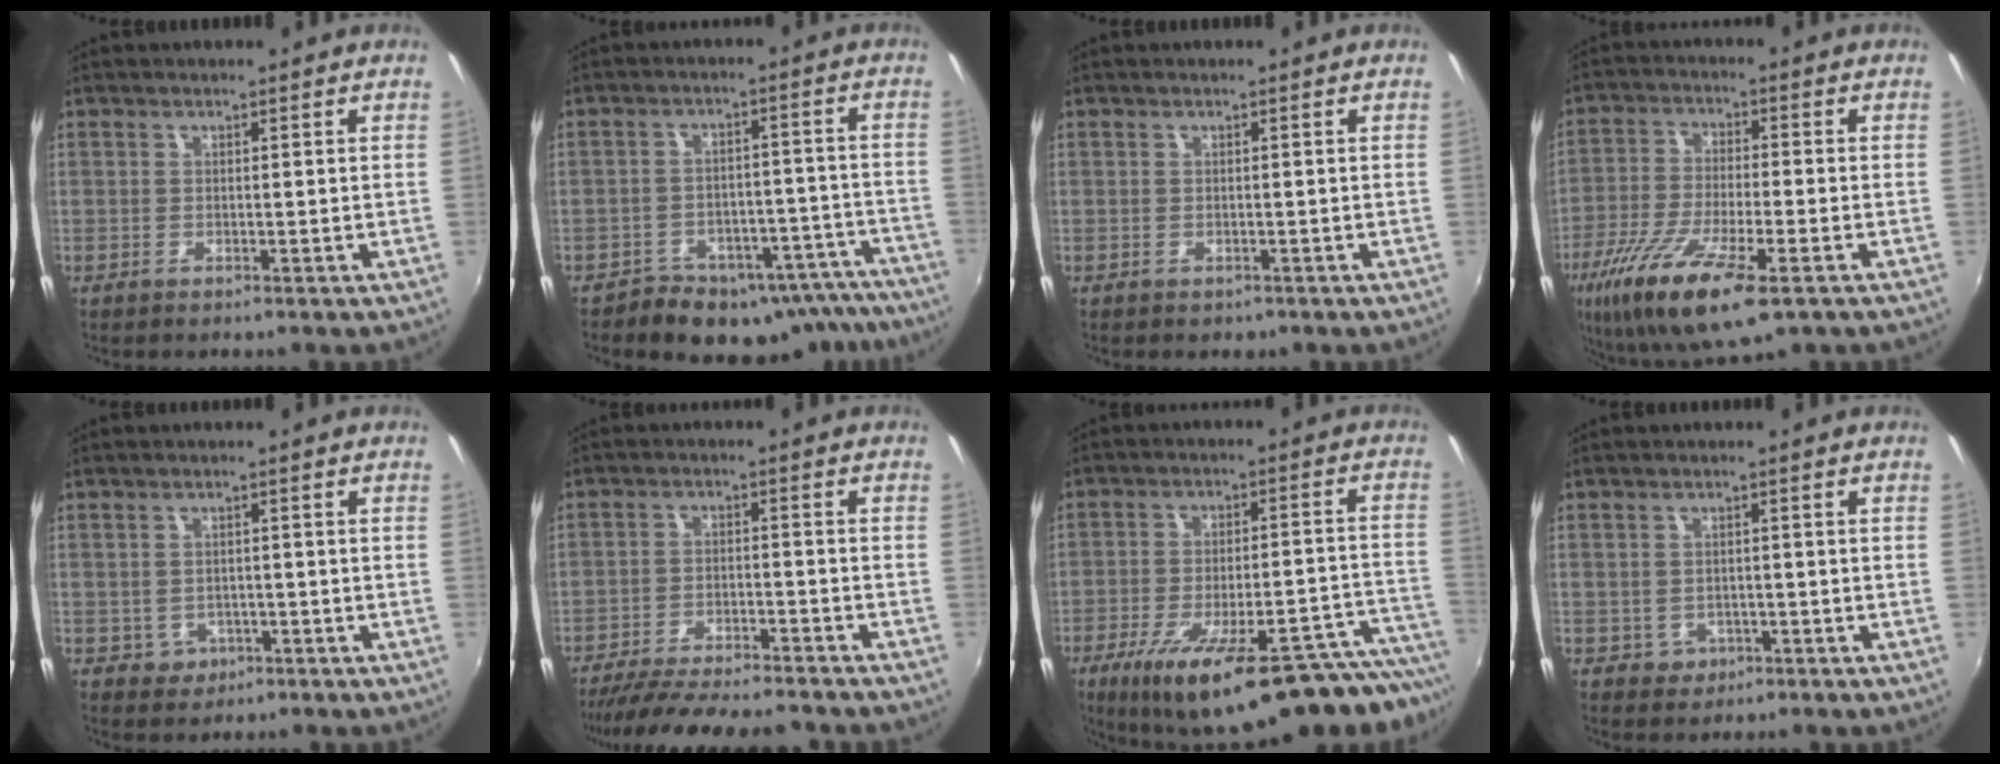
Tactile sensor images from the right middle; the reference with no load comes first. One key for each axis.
{"total": 16.5, "fx": -12.9, "fy": 9.0, "fz": 5.0, "tx": -0.091, "ty": 0.036, "tz": -0.138}
{"total": 0.9, "fx": -0.4, "fy": 0.8, "fz": 0.2, "tx": -0.006, "ty": -0.004, "tz": -0.004}
{"total": 16.8, "fx": -9.2, "fy": 4.4, "fz": 13.3, "tx": -0.271, "ty": -0.054, "tz": -0.172}
{"total": 3.5, "fx": -1.3, "fy": 3.1, "fz": 0.6, "tx": -0.023, "ty": 0.003, "tz": -0.013}
{"total": 17.7, "fx": -15.7, "fy": 3.2, "fz": 7.7, "tx": -0.155, "ty": -0.023, "tz": -0.233}
{"total": 27.5, "fx": -21.3, "fy": 3.3, "fz": 17.1, "tx": -0.223, "ty": -0.051, "tz": -0.296}
{"total": 3.2, "fx": -1.2, "fy": 2.8, "fz": 0.6, "tx": -0.021, "ty": 0.001, "tz": -0.013}